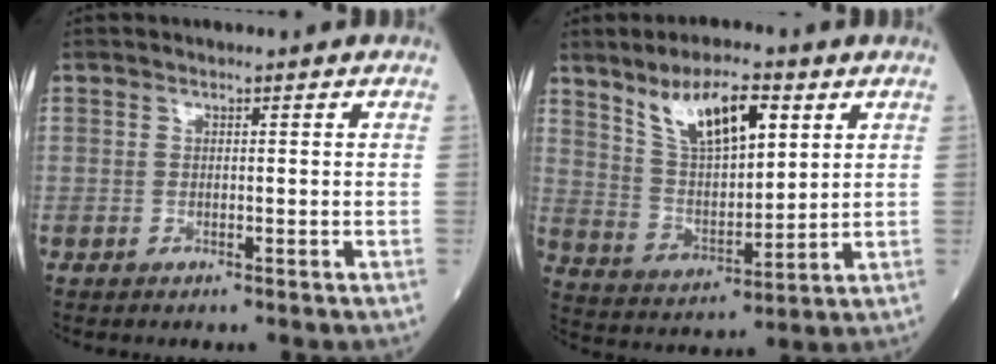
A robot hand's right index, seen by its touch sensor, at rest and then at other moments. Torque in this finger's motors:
{"motor_torque": [1.07, 1.07, 0.32, 0.09]}